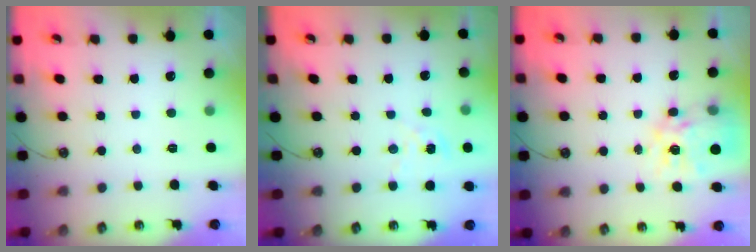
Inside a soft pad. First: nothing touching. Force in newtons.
{"total": 2.5, "press": 2.5, "slide": 0.2}
{"total": 15.0, "press": 14.9, "slide": 1.5}